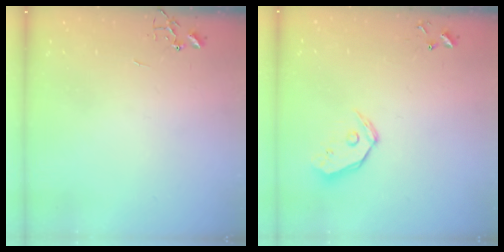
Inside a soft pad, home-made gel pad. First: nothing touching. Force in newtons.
{"total": 8.7, "press": 8.6, "slide": 1.3}